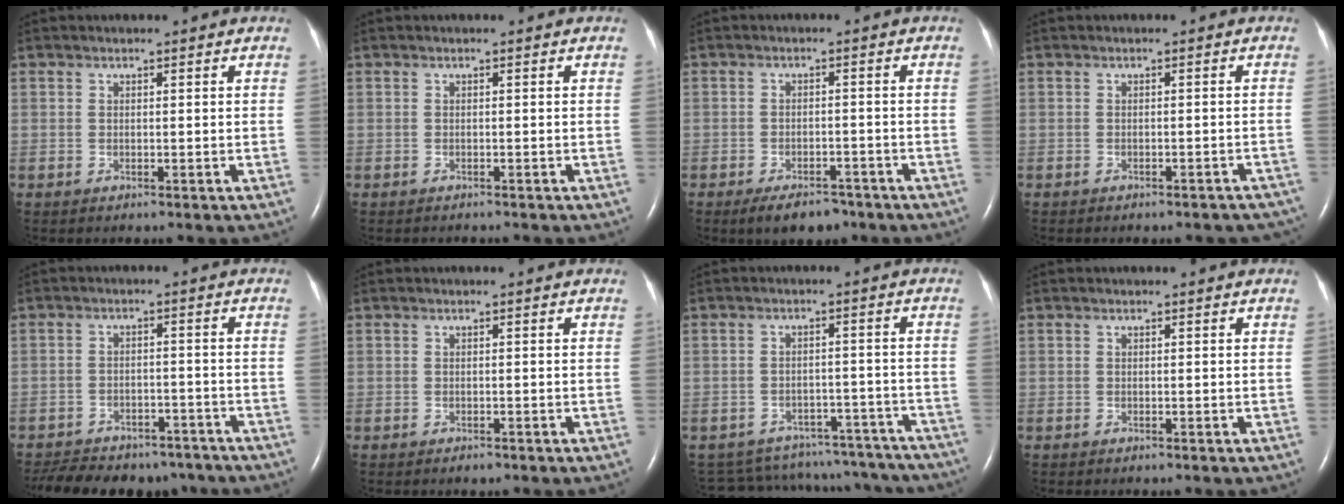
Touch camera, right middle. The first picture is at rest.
{"total": 1.3, "force": [-1.2, 0.3, 0.4], "torque": [-0.012, -0.003, -0.013]}
{"total": 5.3, "force": [-4.0, 2.3, 2.6], "torque": [-0.044, -0.001, -0.057]}
{"total": 8.9, "force": [-7.9, 3.0, 2.9], "torque": [-0.030, 0.002, -0.075]}
{"total": 16.8, "force": [-14.1, 7.0, 5.9], "torque": [-0.150, -0.005, -0.184]}
{"total": 0.6, "force": [-0.5, 0.3, 0.3], "torque": [-0.008, -0.002, -0.004]}
{"total": 20.7, "force": [-19.0, 7.2, 4.0], "torque": [-0.074, 0.021, -0.217]}
{"total": 0.0}